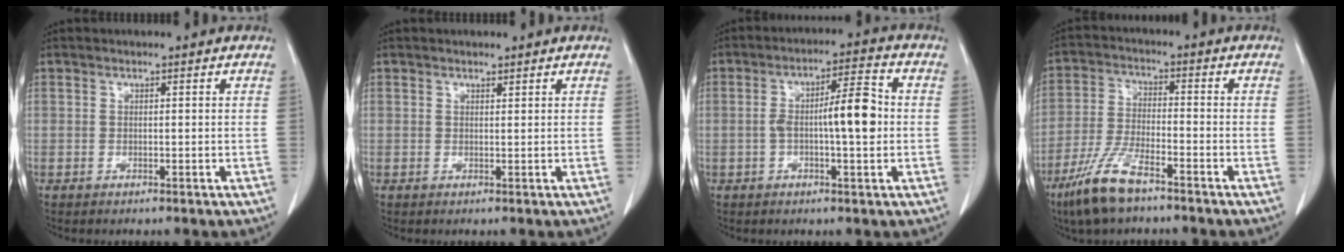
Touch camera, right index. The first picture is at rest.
{"total": 0.5, "force": [0.5, 0.1, 0.1], "torque": [-0.008, -0.003, 0.009]}
{"total": 8.2, "force": [-0.4, 1.4, 8.1], "torque": [-0.135, 0.015, -0.010]}
{"total": 9.3, "force": [-6.5, 1.9, 6.3], "torque": [-0.138, -0.019, -0.124]}